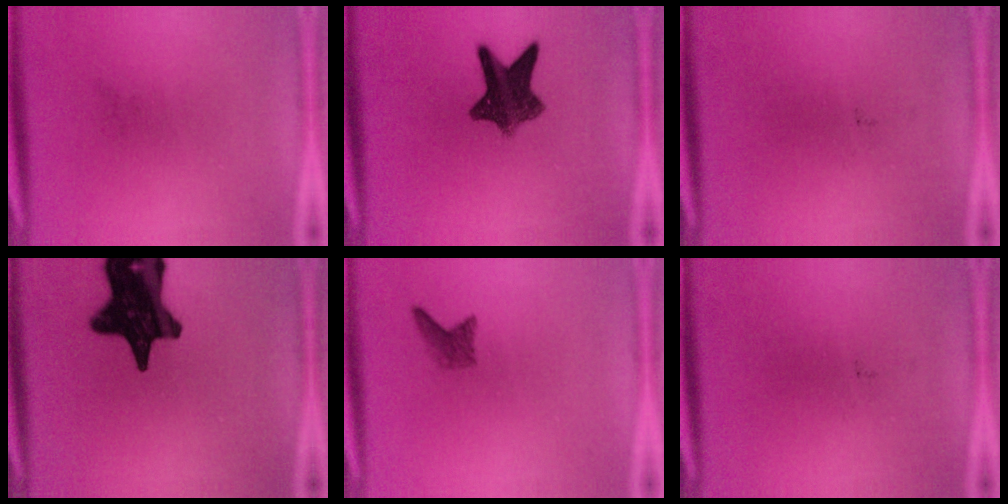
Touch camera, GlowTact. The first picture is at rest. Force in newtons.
{"total": 9.2}
{"total": 0.0}
{"total": 18.9}
{"total": 1.7}
{"total": 0.0}